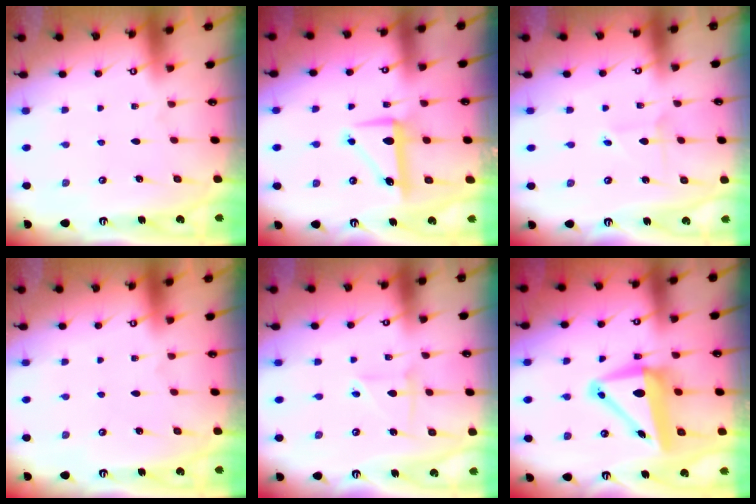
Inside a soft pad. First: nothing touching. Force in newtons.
{"total": 8.7, "press": 8.6, "slide": 1.1}
{"total": 2.0, "press": 2.0, "slide": 0.1}
{"total": 0.0}
{"total": 2.8, "press": 2.7, "slide": 0.9}
{"total": 10.6, "press": 10.4, "slide": 2.2}